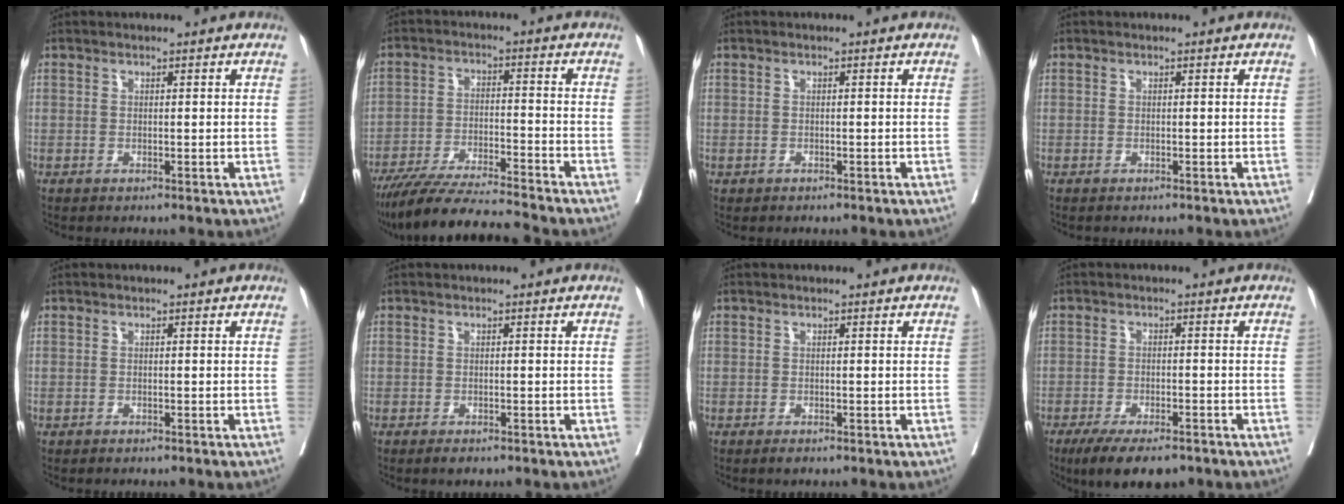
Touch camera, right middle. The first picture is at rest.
{"total": 12.5, "force": [-11.4, -1.0, 4.9], "torque": [-0.075, -0.016, -0.197]}
{"total": 0.0}
{"total": 0.0}
{"total": 0.0}
{"total": 1.4, "force": [-1.0, 0.6, 0.7], "torque": [-0.010, -0.001, -0.010]}
{"total": 0.9, "force": [-0.6, 0.4, 0.5], "torque": [-0.007, -0.001, -0.006]}
{"total": 8.6, "force": [-6.4, 2.8, 5.1], "torque": [-0.074, -0.010, -0.098]}